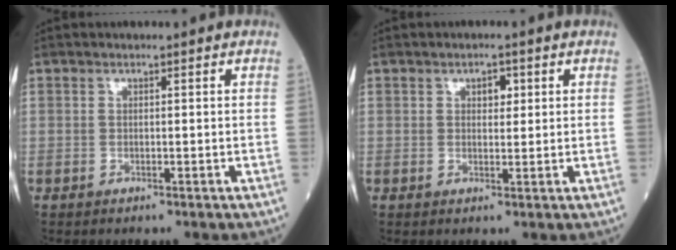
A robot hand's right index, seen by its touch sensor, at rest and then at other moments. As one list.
[{"total": 2.1, "force": [0.8, 1.2, 1.5], "torque": [-0.019, 0.003, 0.012]}]